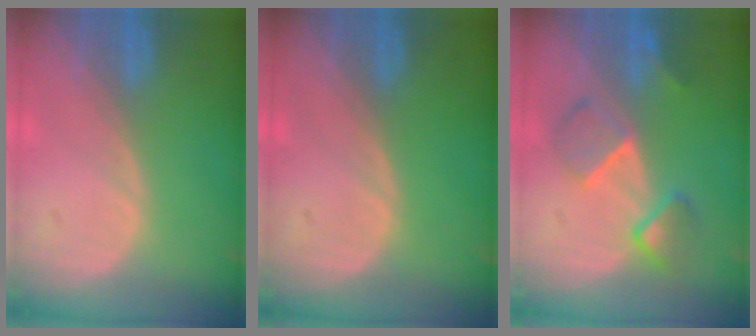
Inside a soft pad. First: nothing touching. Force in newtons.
{"total": 0.0}
{"total": 5.8, "press": 5.8, "slide": 0.2}